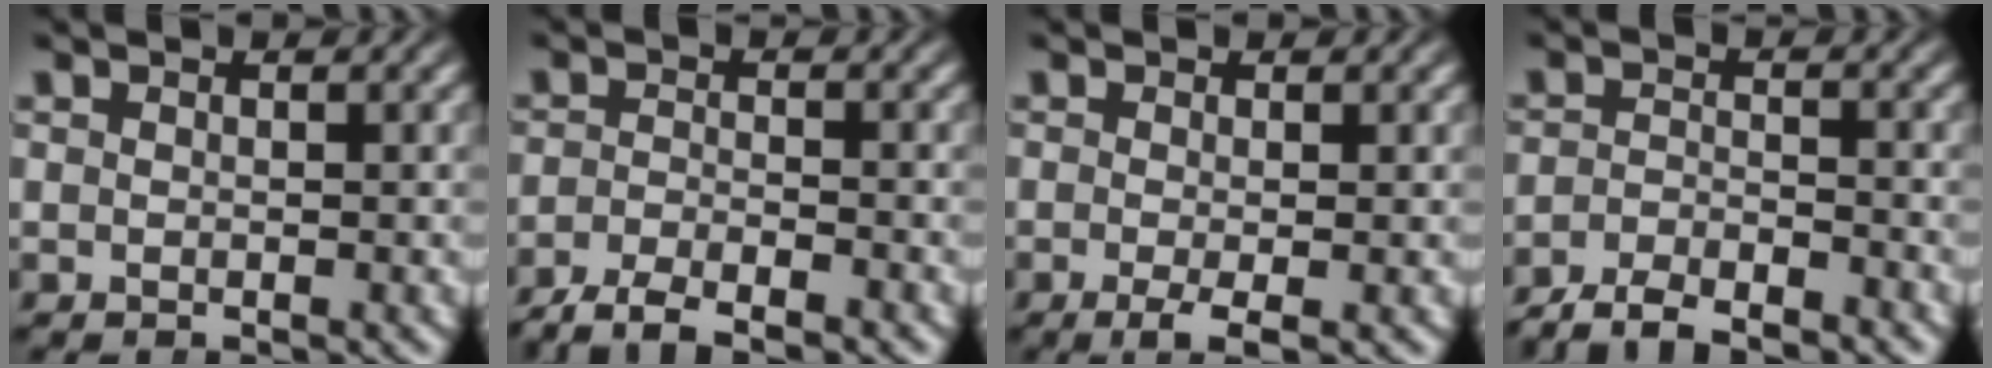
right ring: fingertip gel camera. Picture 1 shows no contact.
{"total": 4.8, "force": [-4.2, 1.3, 2.0], "torque": [-0.027, -0.014, -0.063]}
{"total": 2.7, "force": [-1.6, 0.8, 2.1], "torque": [-0.043, -0.020, -0.019]}
{"total": 4.8, "force": [-4.4, 1.3, 1.5], "torque": [-0.018, -0.013, -0.070]}